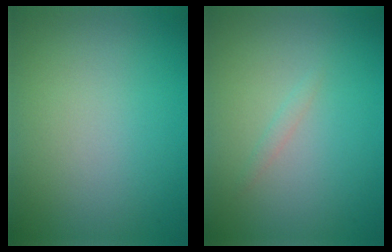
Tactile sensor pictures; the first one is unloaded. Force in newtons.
{"total": 0.7, "press": 0.7, "slide": 0.1}